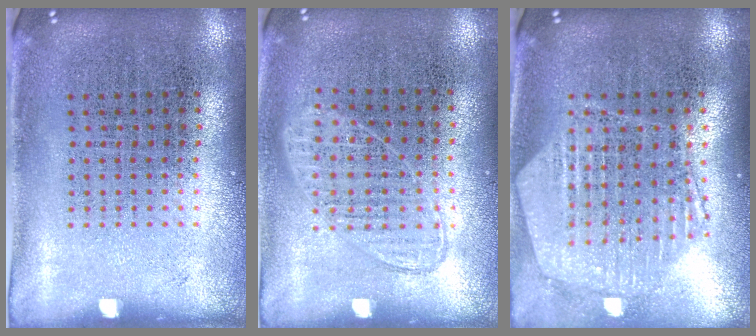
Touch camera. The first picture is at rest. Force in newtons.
{"total": 0.9, "press": 0.8, "slide": 0.3}
{"total": 1.3, "press": 1.2, "slide": 0.4}